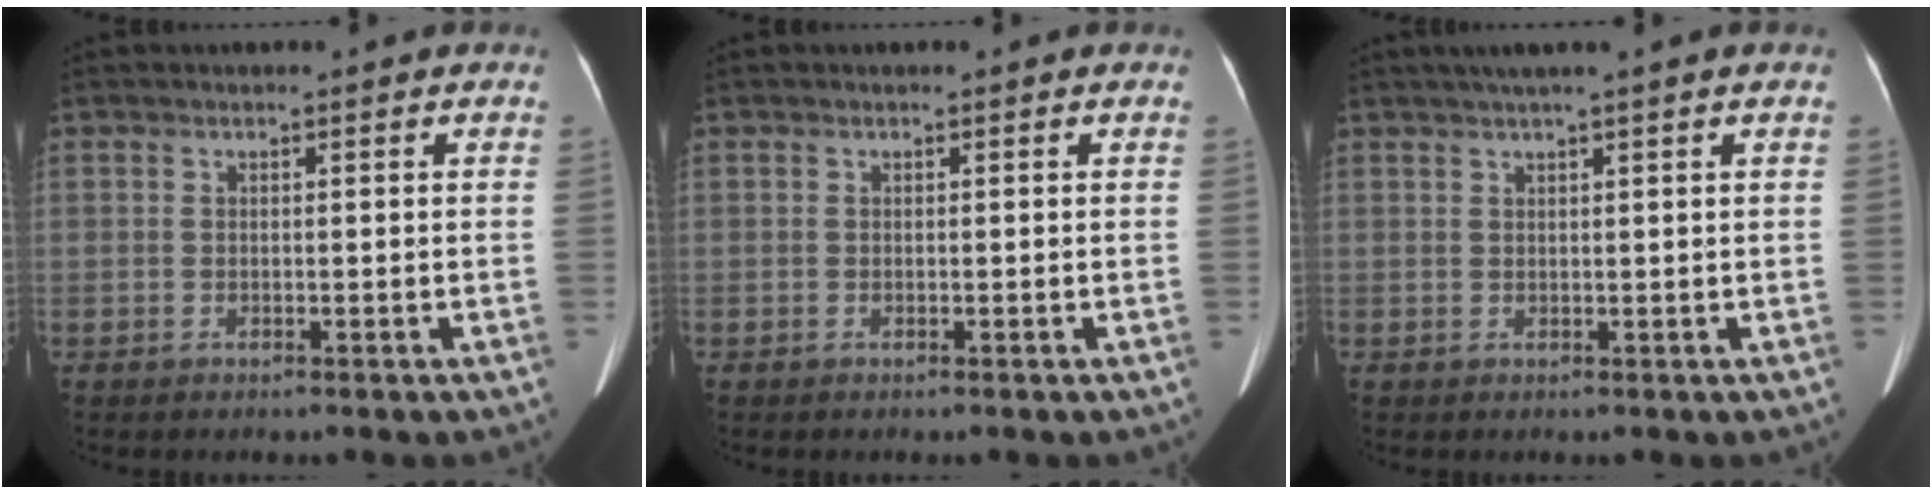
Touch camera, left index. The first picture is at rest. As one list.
[{"total": 0.0}, {"total": 3.7, "force": [2.6, -0.9, 2.5], "torque": [-0.043, 0.019, 0.048]}]